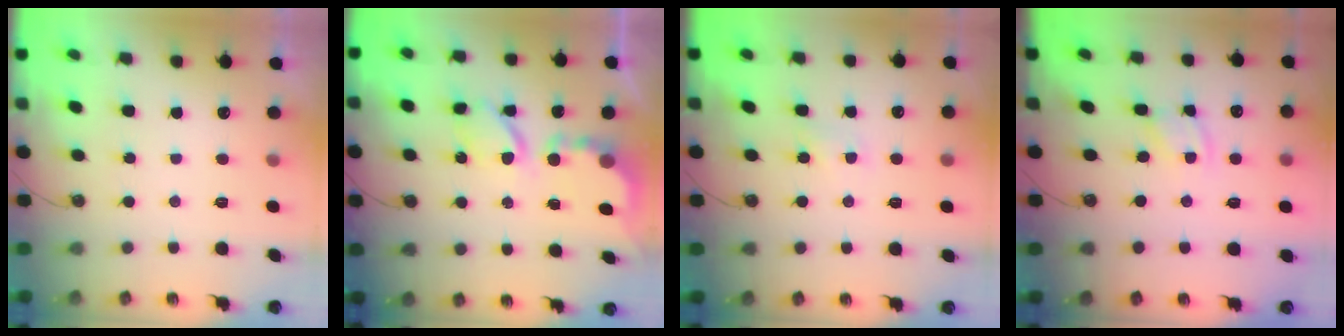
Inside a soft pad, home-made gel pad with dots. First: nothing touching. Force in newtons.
{"total": 6.0, "press": 6.0, "slide": 0.3}
{"total": 5.4, "press": 5.4, "slide": 0.6}
{"total": 2.6, "press": 2.6, "slide": 0.1}